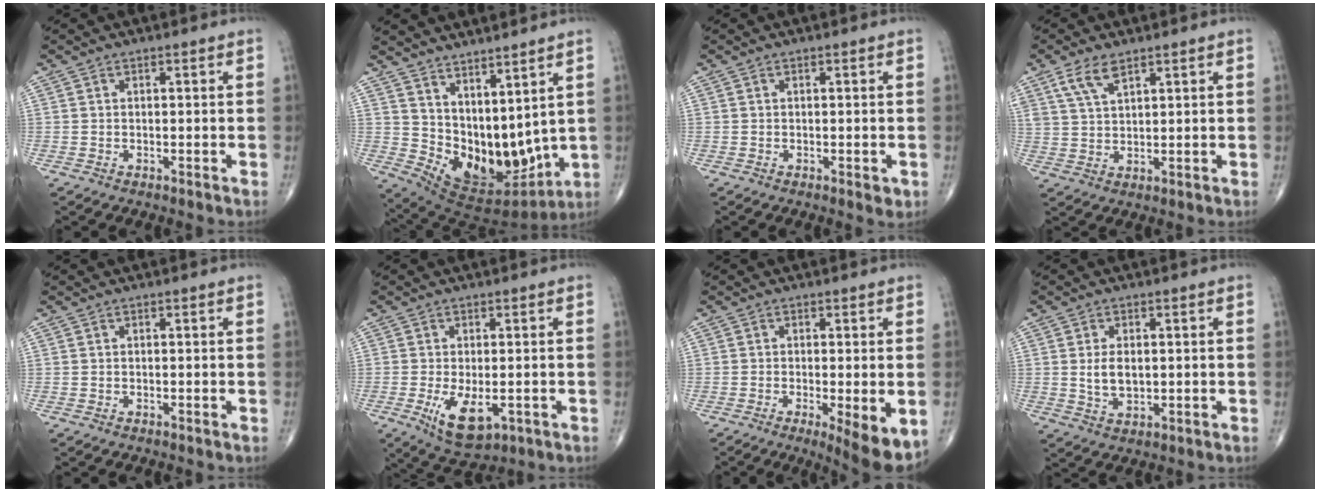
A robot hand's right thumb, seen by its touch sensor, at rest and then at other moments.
{"total": 14.7, "force": [6.0, 7.5, 11.1], "torque": [-0.143, -0.054, 0.136]}
{"total": 1.7, "force": [-0.5, 0.7, 1.4], "torque": [-0.010, -0.002, -0.005]}
{"total": 5.7, "force": [3.6, 2.4, 3.7], "torque": [-0.073, -0.010, 0.075]}
{"total": 0.0}
{"total": 7.7, "force": [-2.2, 3.7, 6.4], "torque": [-0.105, -0.016, -0.025]}
{"total": 8.3, "force": [-2.7, 2.0, 7.6], "torque": [-0.106, -0.022, -0.039]}
{"total": 4.9, "force": [0.4, 2.9, 3.9], "torque": [-0.066, -0.009, 0.012]}